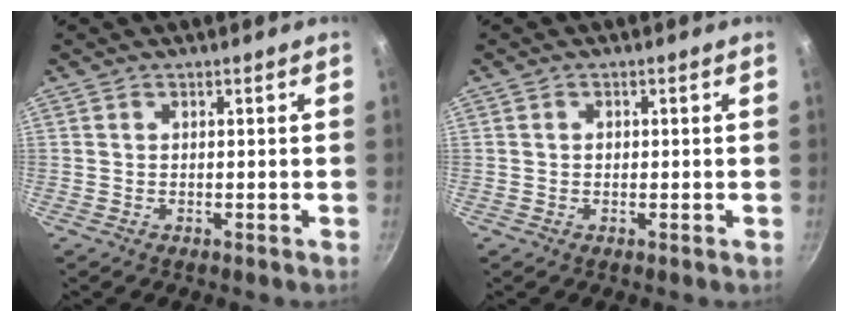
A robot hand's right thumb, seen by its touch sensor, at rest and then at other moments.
{"total": 0.8, "force": [0.0, 0.7, 0.4], "torque": [-0.004, 0.004, -0.001]}